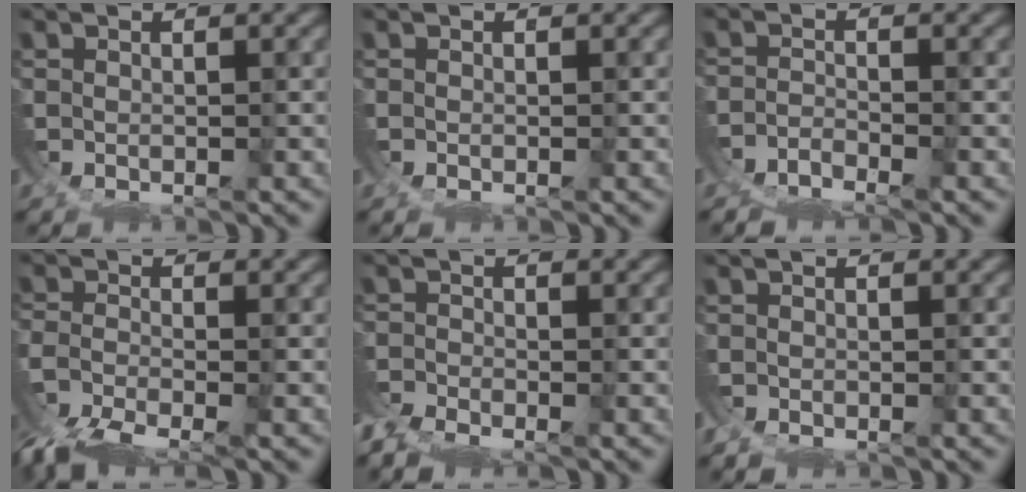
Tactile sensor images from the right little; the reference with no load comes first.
{"total": 0.0}
{"total": 4.6, "force": [-3.8, 2.4, 1.2], "torque": [-0.027, -0.019, -0.061]}
{"total": 6.5, "force": [-4.2, 3.5, 3.6], "torque": [-0.100, -0.044, -0.052]}
{"total": 5.1, "force": [-3.8, 3.0, 1.6], "torque": [-0.047, -0.030, -0.057]}
{"total": 1.3, "force": [-0.6, 1.1, 0.2], "torque": [-0.008, 0.001, -0.015]}